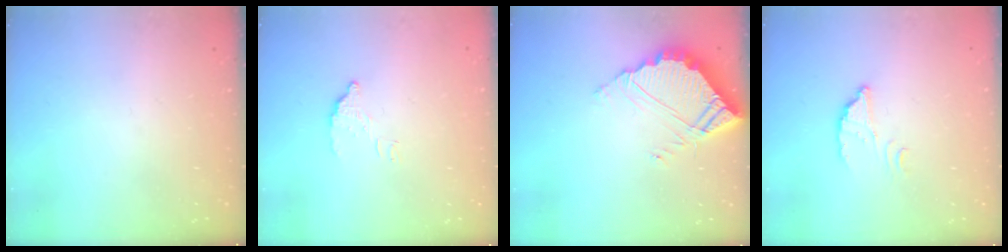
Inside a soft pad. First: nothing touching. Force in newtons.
{"total": 4.8, "press": 4.8, "slide": 0.3}
{"total": 7.9, "press": 7.8, "slide": 0.4}
{"total": 2.4, "press": 2.4, "slide": 0.3}